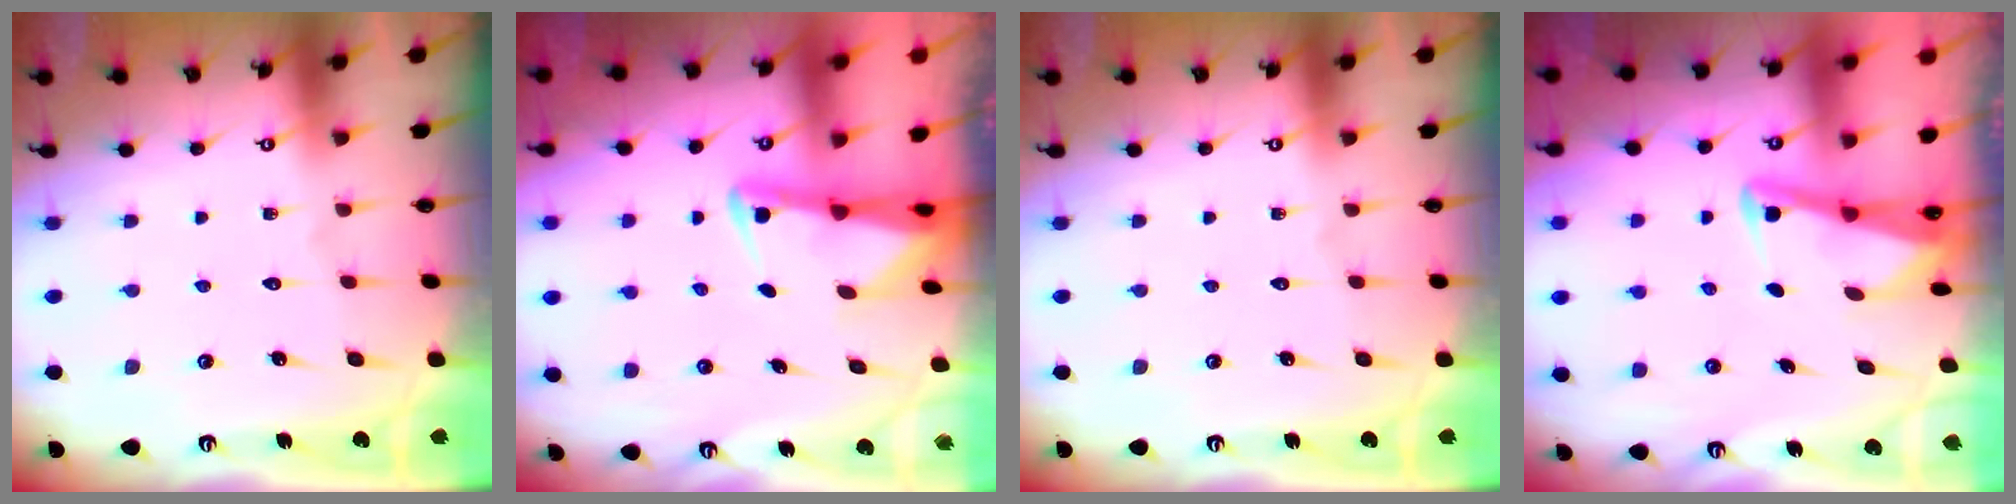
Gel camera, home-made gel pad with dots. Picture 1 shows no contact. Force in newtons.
{"total": 2.4, "press": 2.3, "slide": 0.6}
{"total": 0.0}
{"total": 2.9, "press": 2.8, "slide": 0.4}